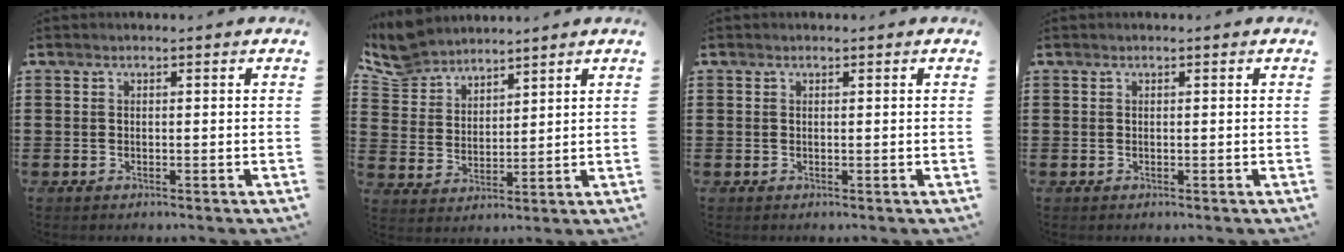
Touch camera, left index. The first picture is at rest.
{"total": 6.5, "force": [6.1, 2.3, 1.0], "torque": [-0.050, -0.017, 0.113]}
{"total": 0.0}
{"total": 0.0}